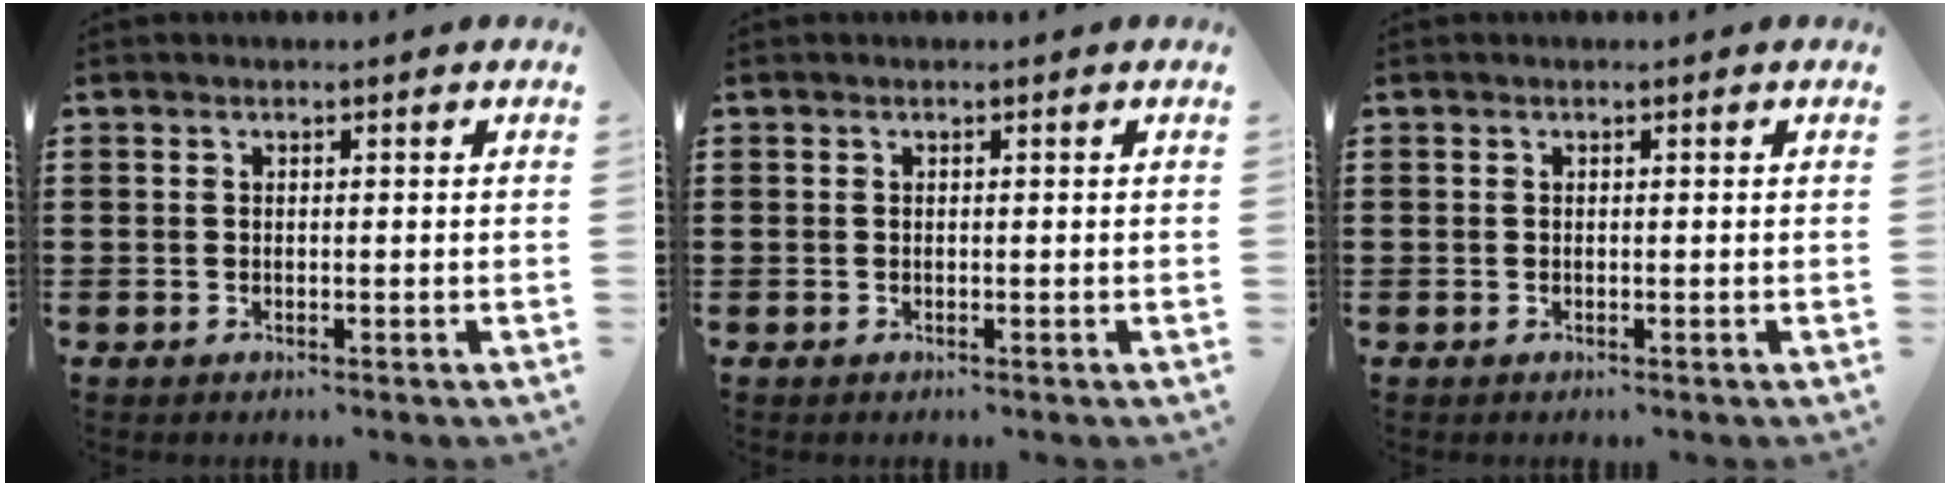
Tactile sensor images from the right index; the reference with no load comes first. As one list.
[{"total": 0.0}, {"total": 0.0}]